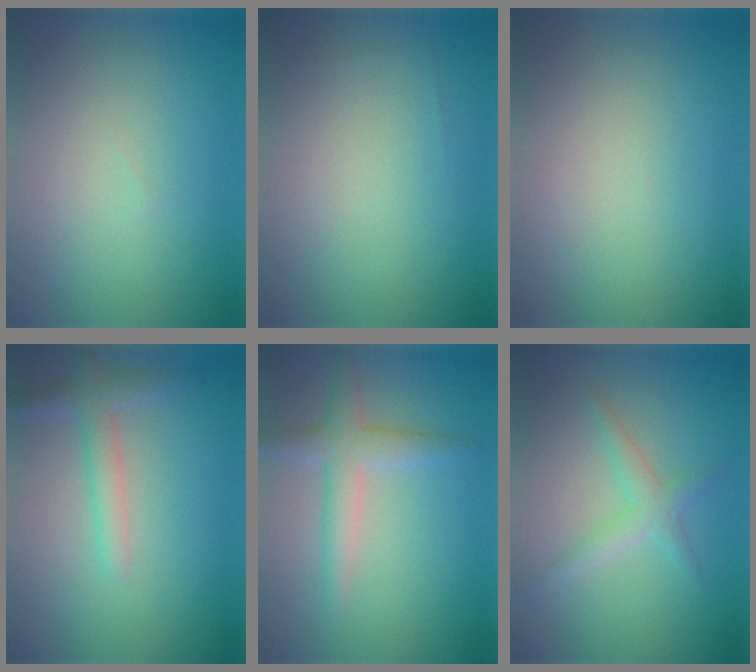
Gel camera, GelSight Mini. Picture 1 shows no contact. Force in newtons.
{"total": 0.0}
{"total": 0.0}
{"total": 2.4, "press": 2.4, "slide": 0.1}
{"total": 3.2, "press": 3.2, "slide": 0.2}
{"total": 2.1, "press": 2.1, "slide": 0.0}